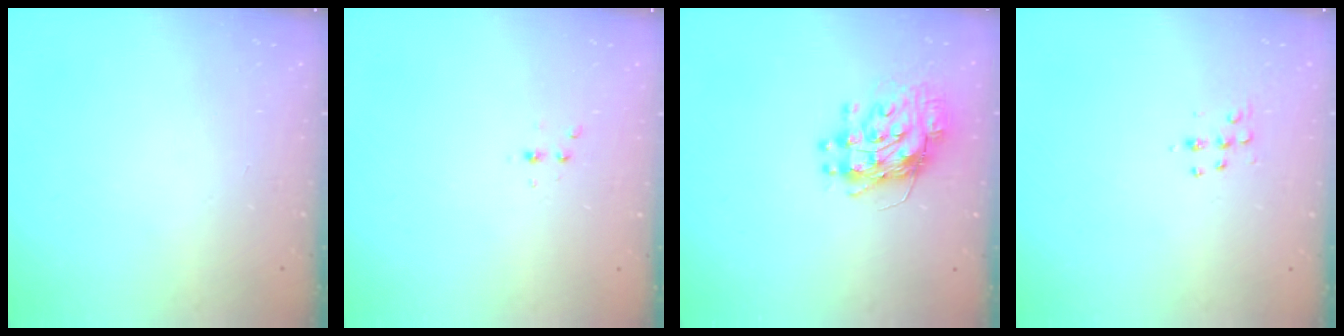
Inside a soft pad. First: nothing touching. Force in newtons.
{"total": 2.3, "press": 2.3, "slide": 0.3}
{"total": 11.5, "press": 11.4, "slide": 1.3}
{"total": 5.5, "press": 5.5, "slide": 0.4}